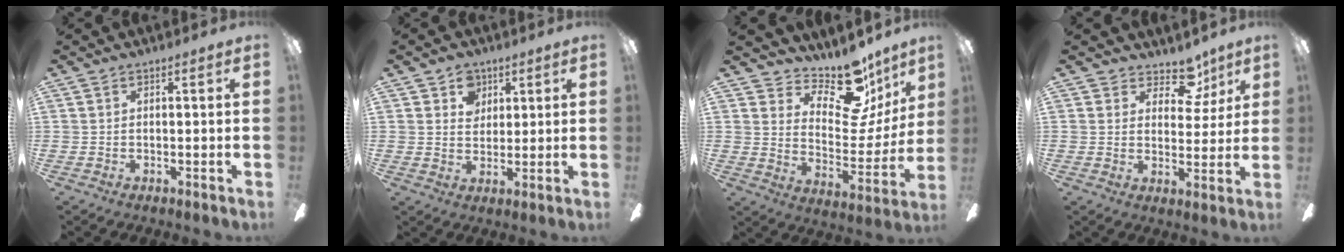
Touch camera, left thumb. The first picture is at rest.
{"total": 5.8, "force": [3.2, 4.7, 1.5], "torque": [-0.016, -0.002, 0.053]}
{"total": 16.0, "force": [12.6, 6.6, 7.2], "torque": [-0.107, -0.102, 0.217]}
{"total": 8.1, "force": [5.9, 4.9, 2.8], "torque": [-0.039, -0.034, 0.107]}